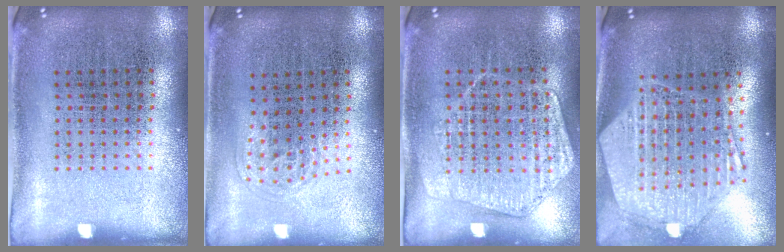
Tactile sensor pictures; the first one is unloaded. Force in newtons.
{"total": 1.0, "press": 0.6, "slide": 0.8}
{"total": 1.4, "press": 1.4, "slide": 0.3}
{"total": 2.9, "press": 2.3, "slide": 1.7}